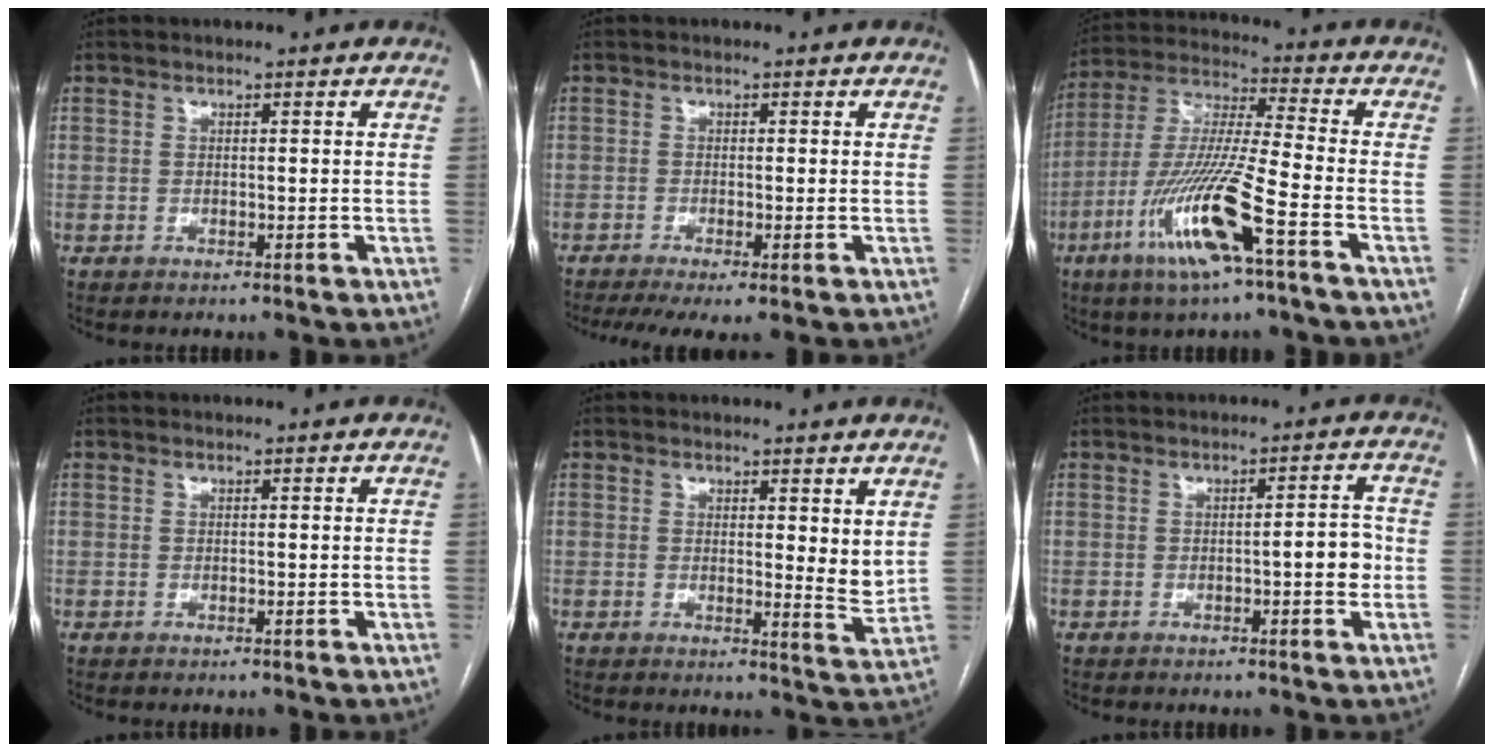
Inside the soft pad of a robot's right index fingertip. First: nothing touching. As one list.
[{"total": 5.4, "force": [-3.5, 0.9, 4.0], "torque": [-0.064, -0.013, -0.060]}, {"total": 15.3, "force": [-7.0, 0.1, 13.6], "torque": [-0.282, -0.017, -0.134]}, {"total": 0.0}, {"total": 4.1, "force": [2.0, 1.1, 3.4], "torque": [-0.044, -0.019, 0.029]}, {"total": 3.8, "force": [-0.7, 0.8, 3.7], "torque": [-0.043, 0.006, -0.011]}]